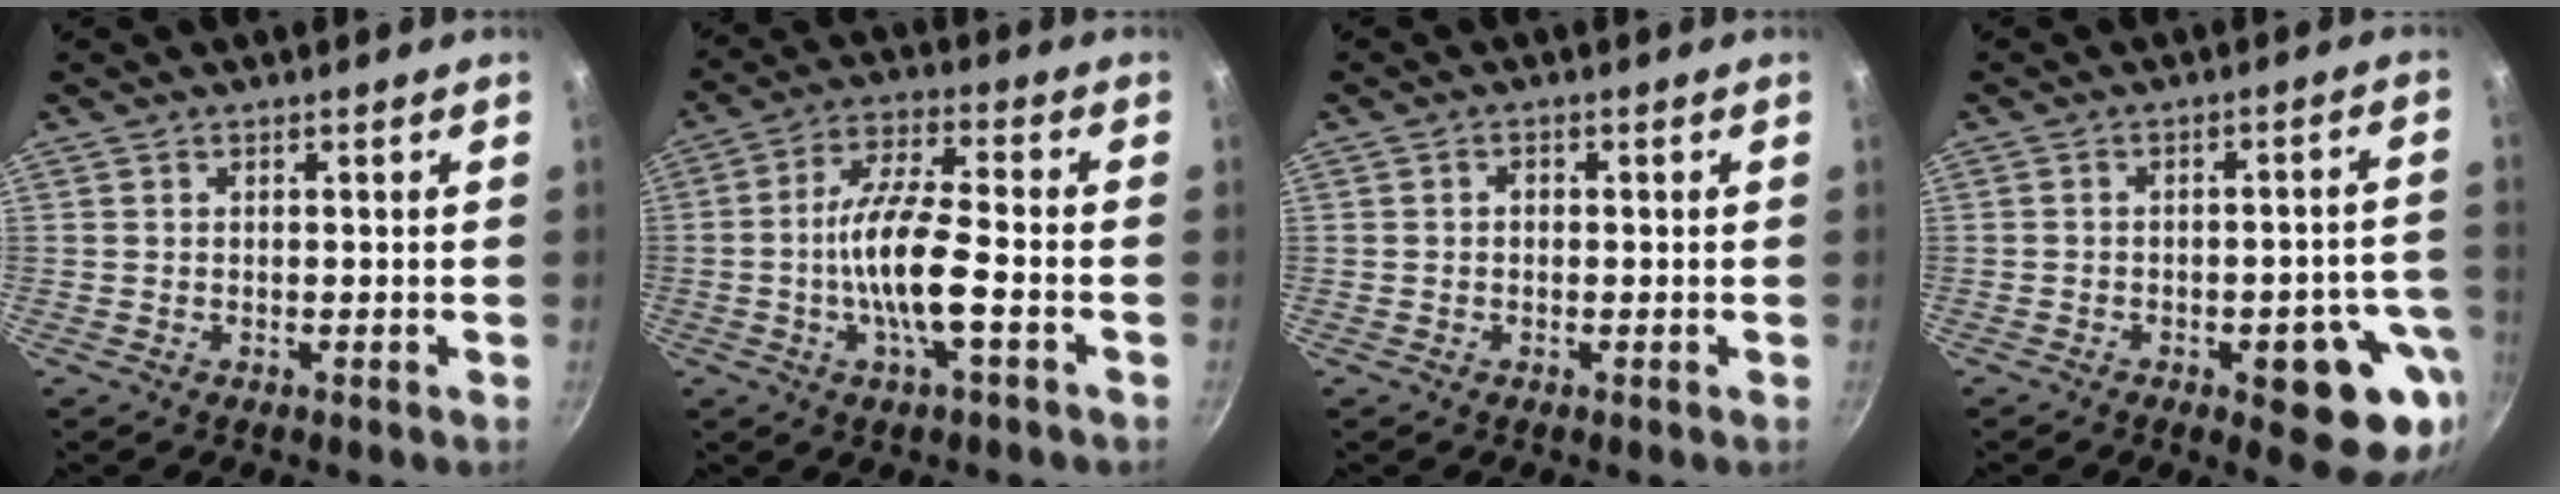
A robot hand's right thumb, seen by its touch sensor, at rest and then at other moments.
{"total": 11.3, "force": [-2.9, 2.9, 10.5], "torque": [-0.200, 0.028, -0.063]}
{"total": 1.3, "force": [0.0, 1.1, 0.8], "torque": [-0.012, 0.005, -0.003]}
{"total": 13.3, "force": [-5.2, 5.2, 11.1], "torque": [-0.088, 0.026, -0.063]}